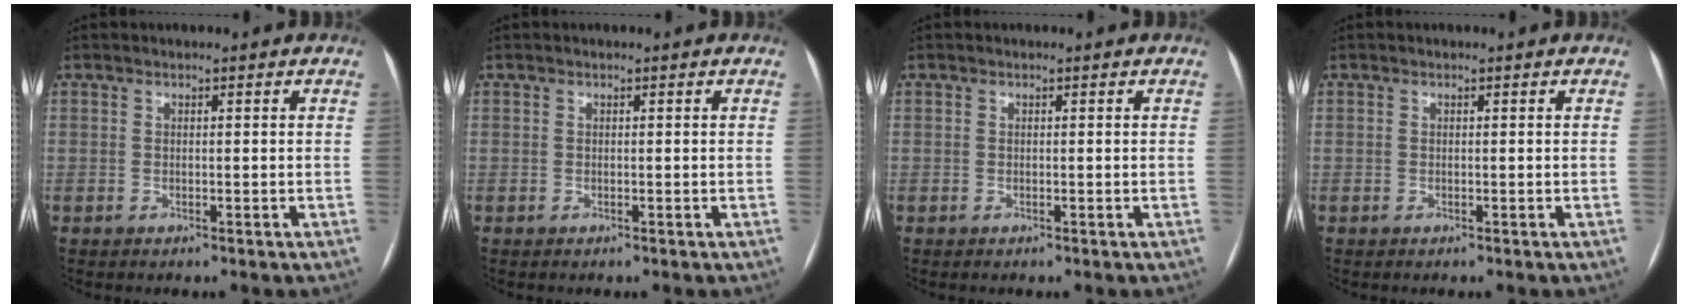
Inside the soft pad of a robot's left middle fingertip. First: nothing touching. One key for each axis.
{"total": 0.0}
{"total": 0.0}
{"total": 0.0}